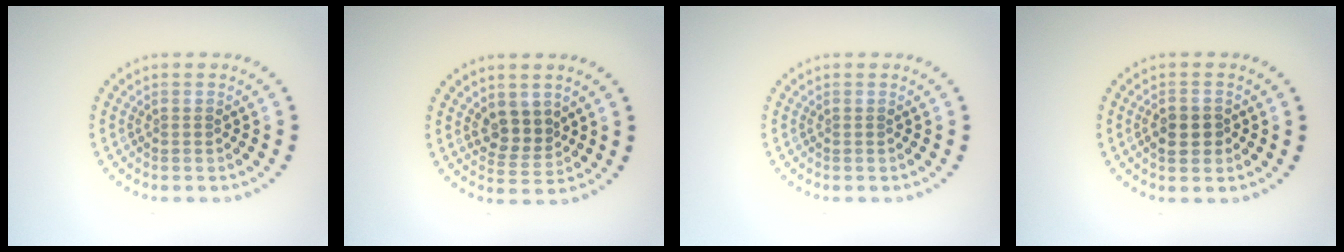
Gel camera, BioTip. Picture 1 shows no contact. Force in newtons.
{"total": 2.8, "press": 2.5, "slide": 1.3}
{"total": 0.0}
{"total": 2.5, "press": 2.5, "slide": 0.6}